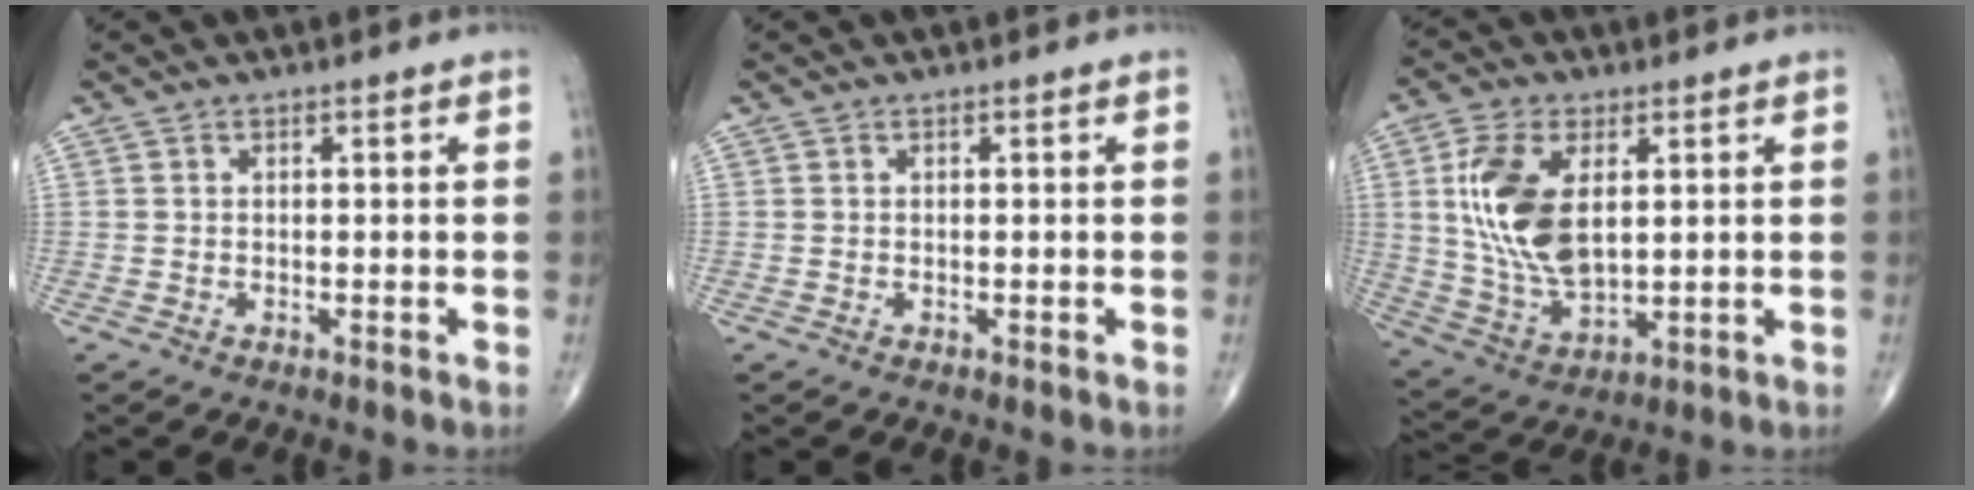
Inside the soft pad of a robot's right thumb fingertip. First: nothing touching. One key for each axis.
{"total": 0.0}
{"total": 14.7, "fx": 3.1, "fy": 8.1, "fz": 11.9, "tx": -0.231, "ty": -0.014, "tz": 0.068}